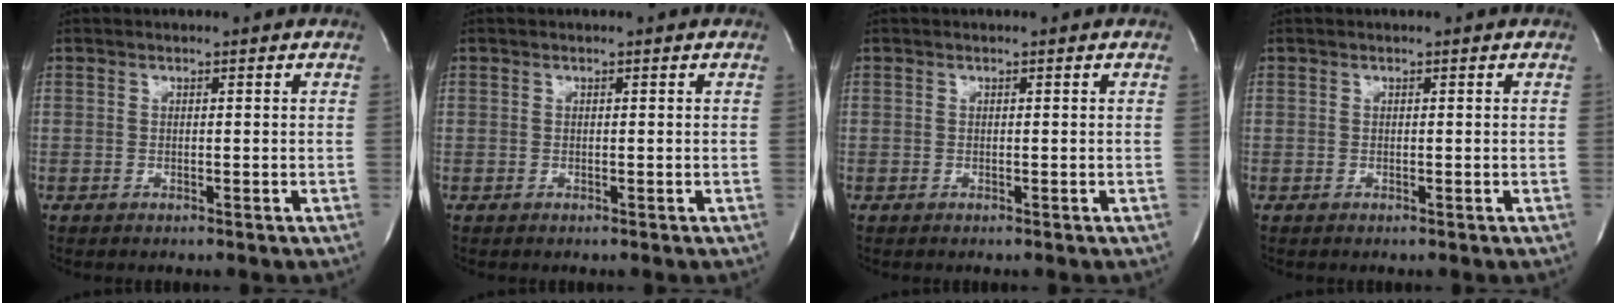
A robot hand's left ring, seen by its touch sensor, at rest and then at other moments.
{"total": 0.0}
{"total": 0.0}
{"total": 0.0}